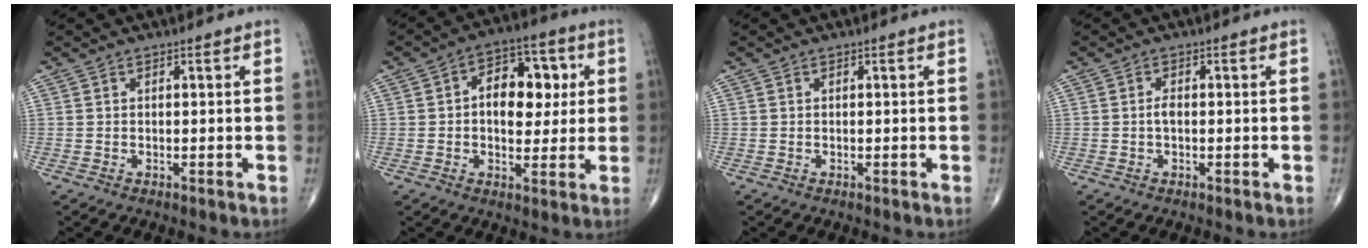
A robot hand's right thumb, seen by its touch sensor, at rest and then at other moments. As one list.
[{"total": 11.5, "force": [1.7, 7.4, 8.7], "torque": [-0.087, 0.014, 0.020]}, {"total": 0.0}, {"total": 1.4, "force": [-0.2, 0.6, 1.2], "torque": [-0.021, 0.002, -0.005]}]